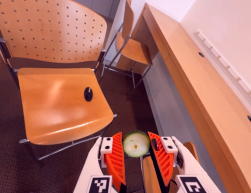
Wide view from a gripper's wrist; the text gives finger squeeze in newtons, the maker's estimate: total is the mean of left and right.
{"total": 7.8, "left": 7.5, "right": 8.2}